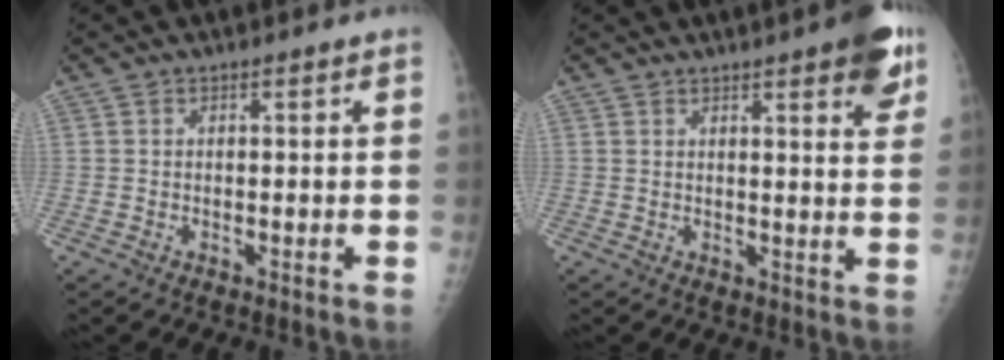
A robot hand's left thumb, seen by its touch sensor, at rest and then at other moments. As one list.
[{"total": 9.2, "force": [5.3, 2.2, 7.2], "torque": [-0.070, -0.017, 0.061]}]